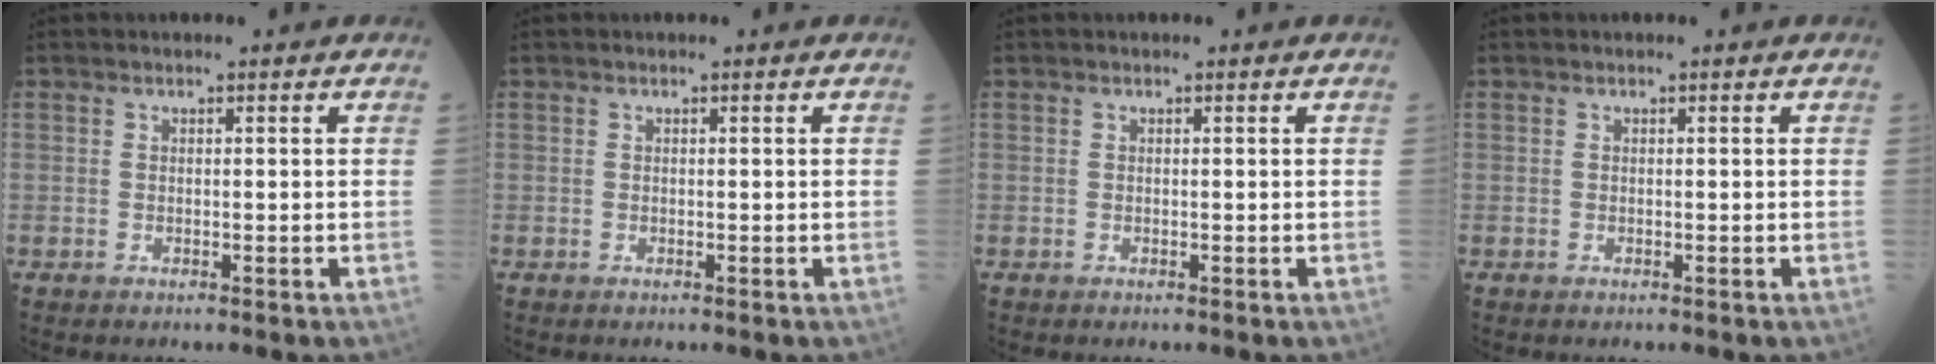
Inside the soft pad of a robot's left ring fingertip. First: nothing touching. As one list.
[{"total": 0.0}, {"total": 0.0}, {"total": 0.0}]